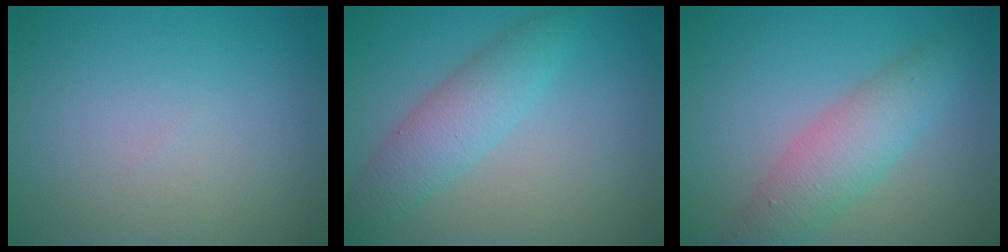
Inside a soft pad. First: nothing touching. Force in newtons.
{"total": 3.9, "press": 3.9, "slide": 0.1}
{"total": 4.6, "press": 4.6, "slide": 0.0}